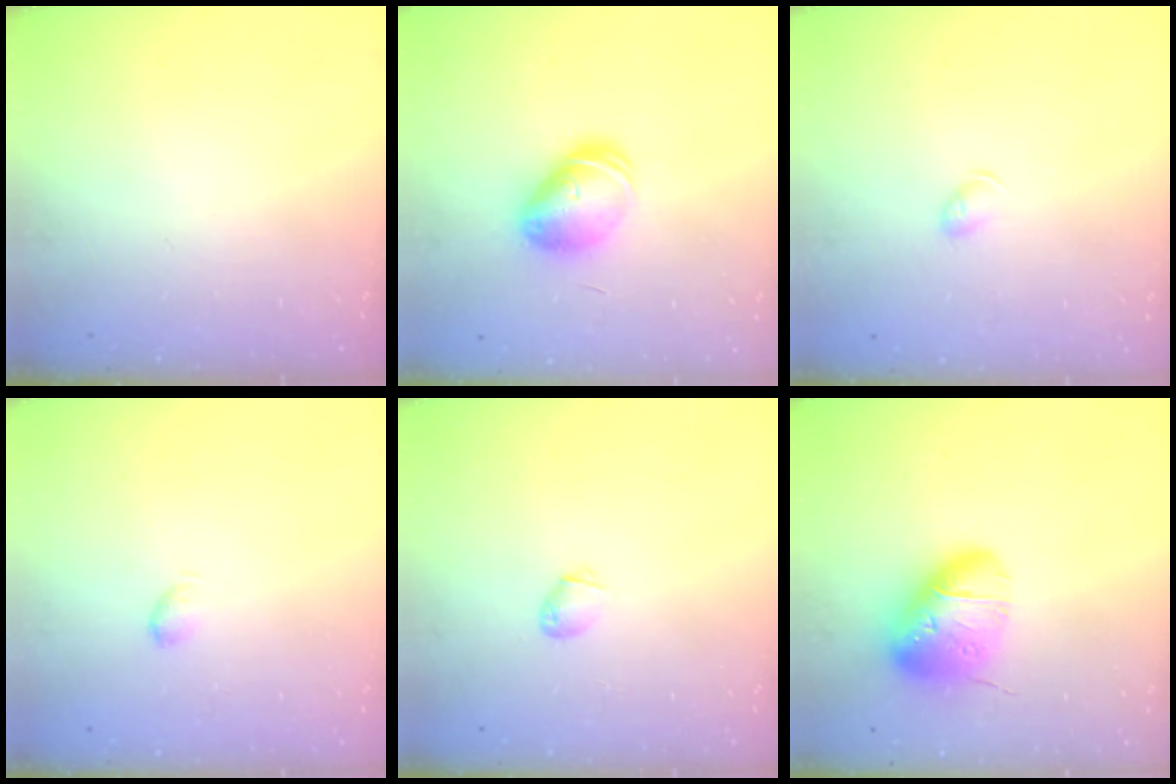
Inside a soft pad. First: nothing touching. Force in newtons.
{"total": 8.5, "press": 8.4, "slide": 1.0}
{"total": 3.8, "press": 3.8, "slide": 0.5}
{"total": 2.9, "press": 2.9, "slide": 0.5}
{"total": 2.3, "press": 2.3, "slide": 0.5}
{"total": 16.2, "press": 16.0, "slide": 3.0}